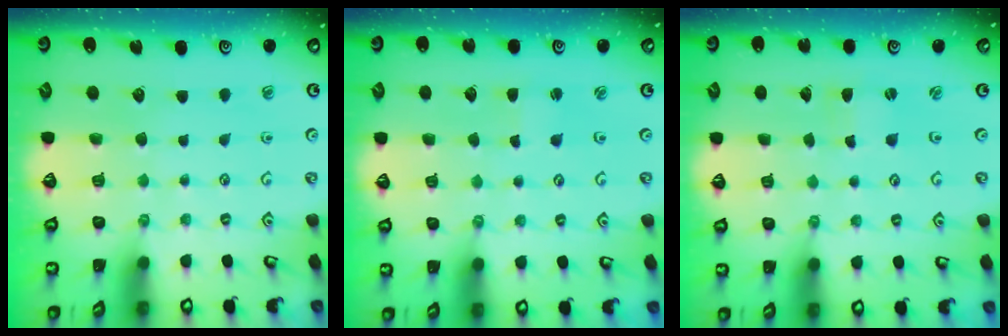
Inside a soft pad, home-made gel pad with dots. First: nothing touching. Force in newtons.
{"total": 1.9, "press": 1.8, "slide": 0.4}
{"total": 0.6, "press": 0.6, "slide": 0.1}